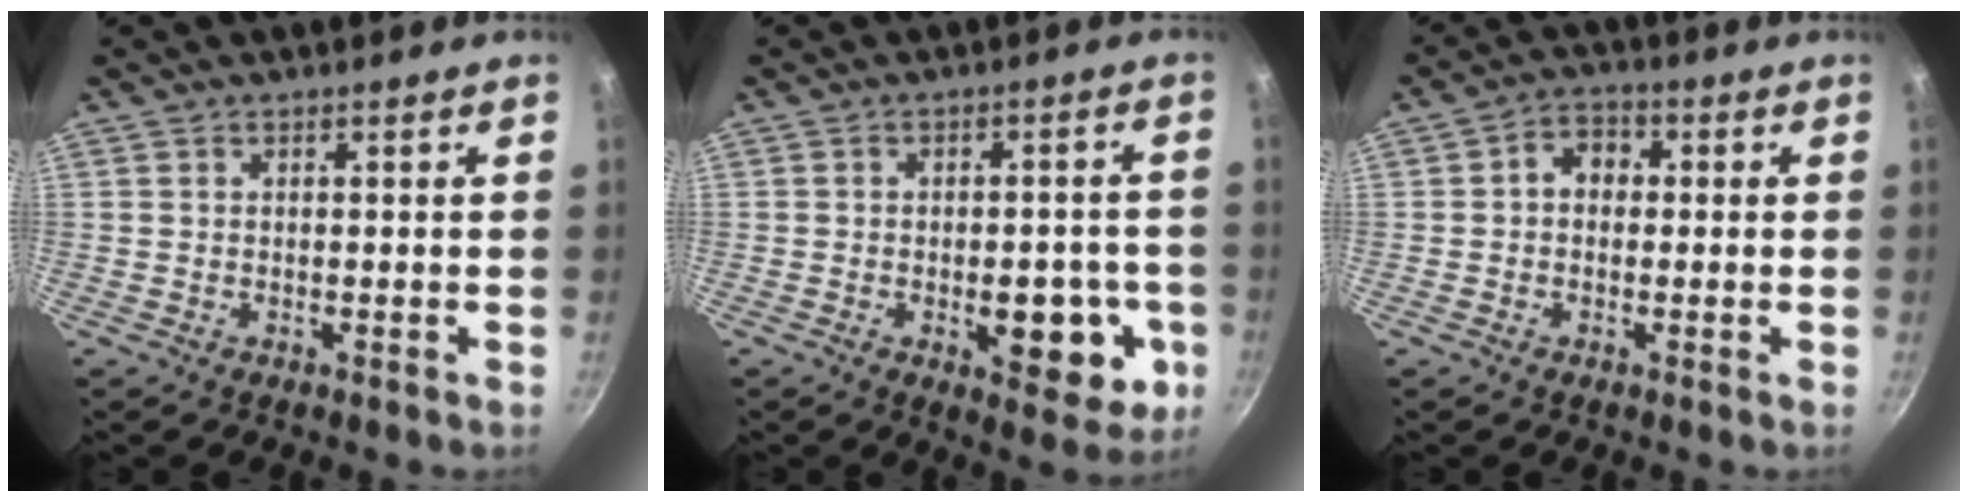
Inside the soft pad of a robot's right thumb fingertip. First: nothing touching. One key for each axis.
{"total": 11.5, "fx": -3.1, "fy": 5.8, "fz": 9.5, "tx": -0.085, "ty": 0.009, "tz": -0.035}
{"total": 4.8, "fx": 0.3, "fy": 3.9, "fz": 2.9, "tx": -0.021, "ty": 0.012, "tz": -0.006}